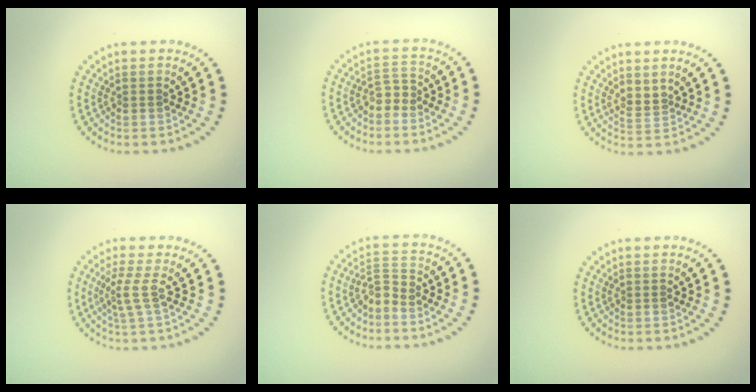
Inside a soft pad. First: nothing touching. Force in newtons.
{"total": 1.7, "press": 1.3, "slide": 1.0}
{"total": 1.5, "press": 1.3, "slide": 0.8}
{"total": 2.0, "press": 1.4, "slide": 1.5}
{"total": 2.2, "press": 1.5, "slide": 1.6}
{"total": 0.0}